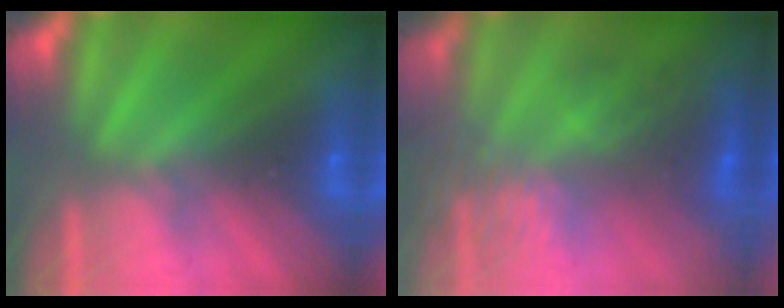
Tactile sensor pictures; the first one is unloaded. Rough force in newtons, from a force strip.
{"total": 4.1}